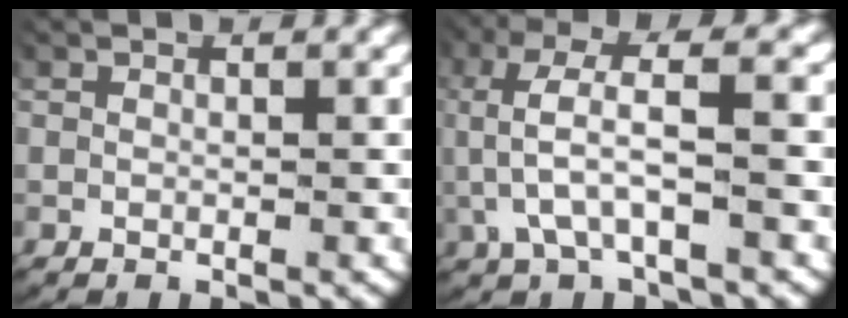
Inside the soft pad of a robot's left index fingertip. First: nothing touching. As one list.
[{"total": 5.4, "force": [0.6, 2.6, 4.7], "torque": [-0.116, 0.001, 0.013]}]